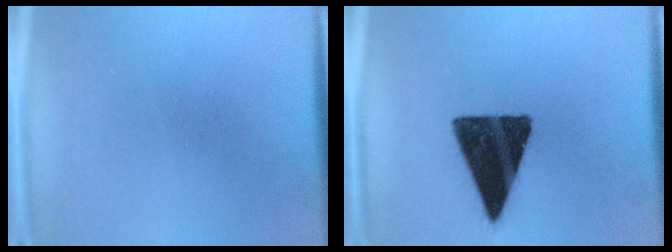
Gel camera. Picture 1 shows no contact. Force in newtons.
{"total": 16.1}